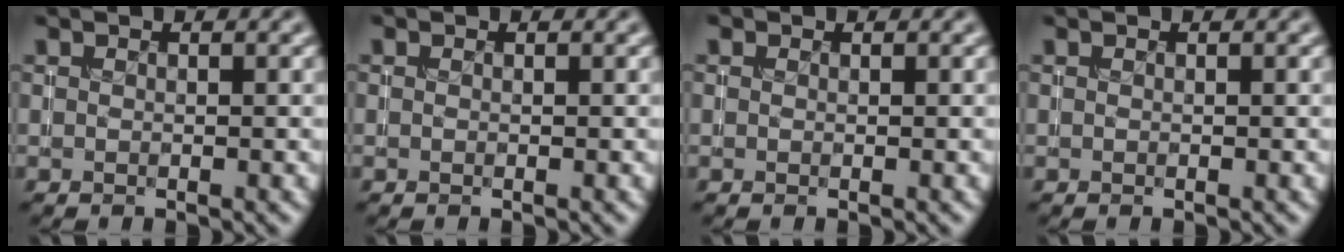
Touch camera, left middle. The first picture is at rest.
{"total": 0.0}
{"total": 0.0}
{"total": 0.0}